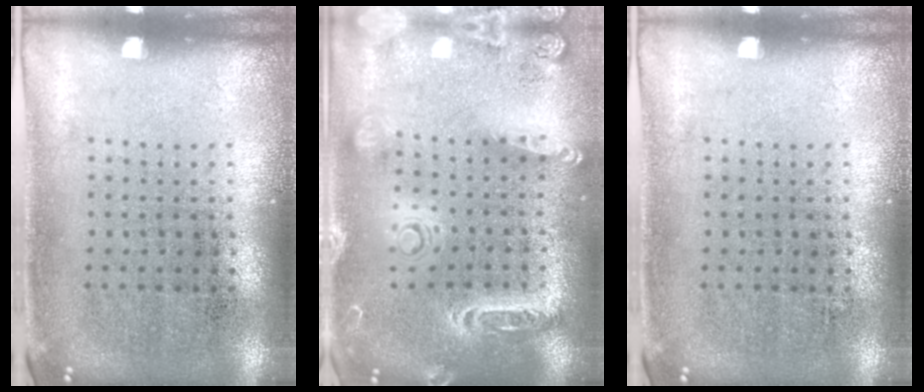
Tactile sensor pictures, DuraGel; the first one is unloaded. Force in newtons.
{"total": 2.1, "press": 1.9, "slide": 0.9}
{"total": 0.0}